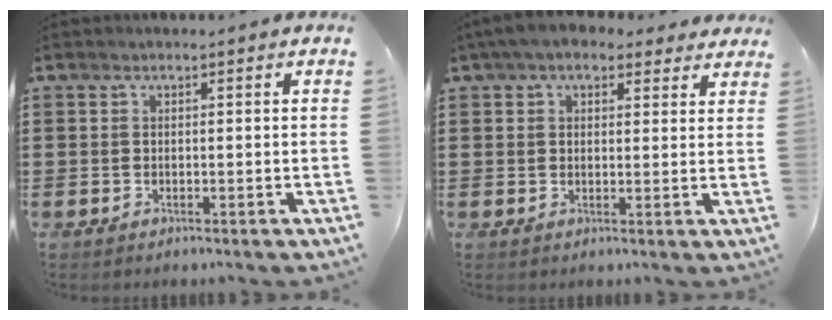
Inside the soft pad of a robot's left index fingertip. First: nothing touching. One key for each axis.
{"total": 4.7, "fx": 3.7, "fy": 1.9, "fz": 2.2, "tx": -0.056, "ty": 0.002, "tz": 0.068}